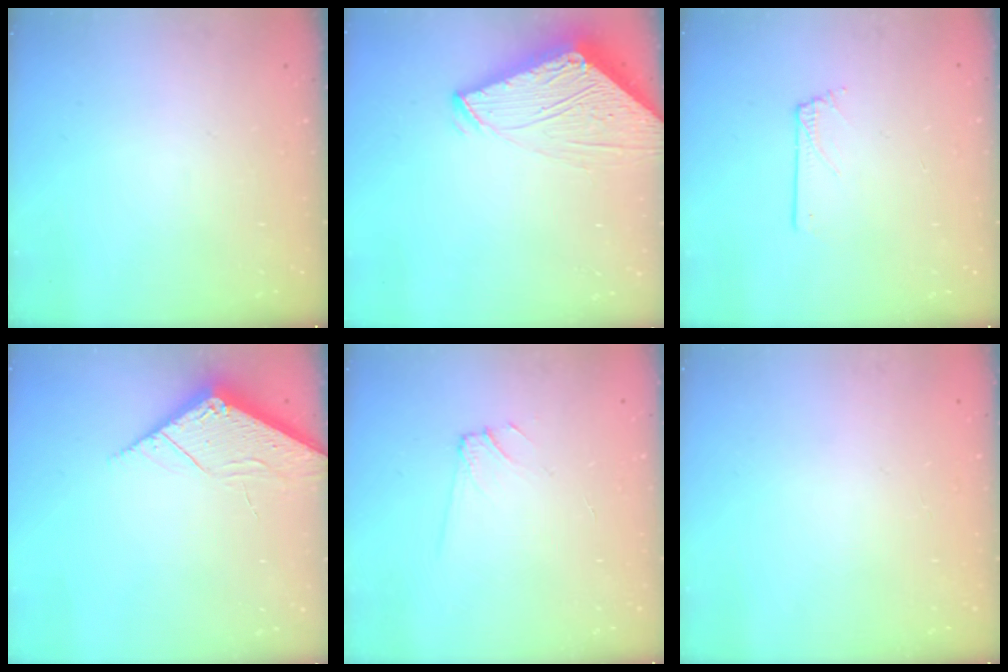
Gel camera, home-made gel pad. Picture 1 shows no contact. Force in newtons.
{"total": 6.8, "press": 6.7, "slide": 0.7}
{"total": 0.5, "press": 0.5, "slide": 0.1}
{"total": 4.1, "press": 4.1, "slide": 0.4}
{"total": 5.0, "press": 5.0, "slide": 0.5}
{"total": 0.0}